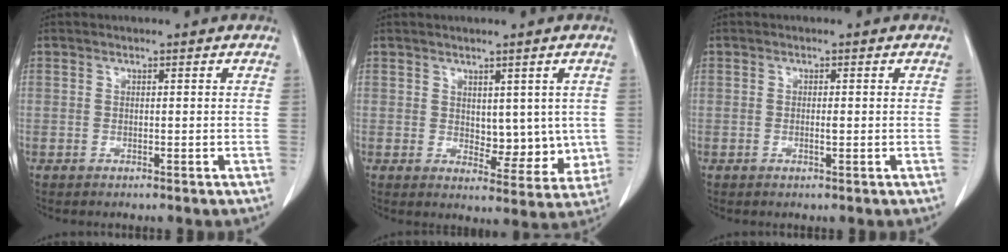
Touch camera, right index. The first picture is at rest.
{"total": 6.4, "force": [0.6, 3.8, 5.1], "torque": [-0.049, -0.007, 0.021]}
{"total": 0.9, "force": [0.0, 0.1, 0.9], "torque": [-0.016, 0.000, 0.003]}